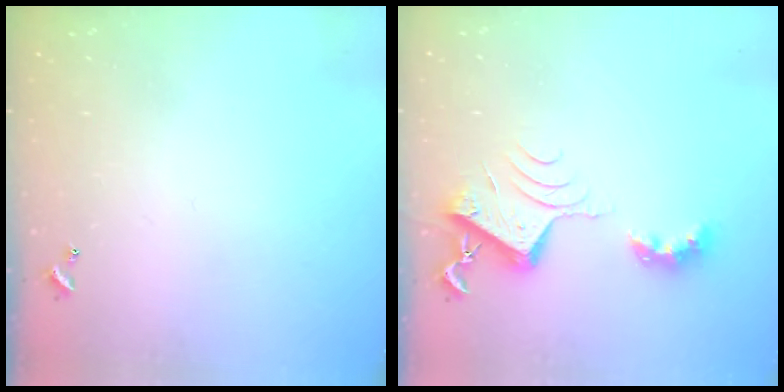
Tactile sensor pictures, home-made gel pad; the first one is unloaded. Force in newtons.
{"total": 7.8, "press": 7.7, "slide": 1.1}